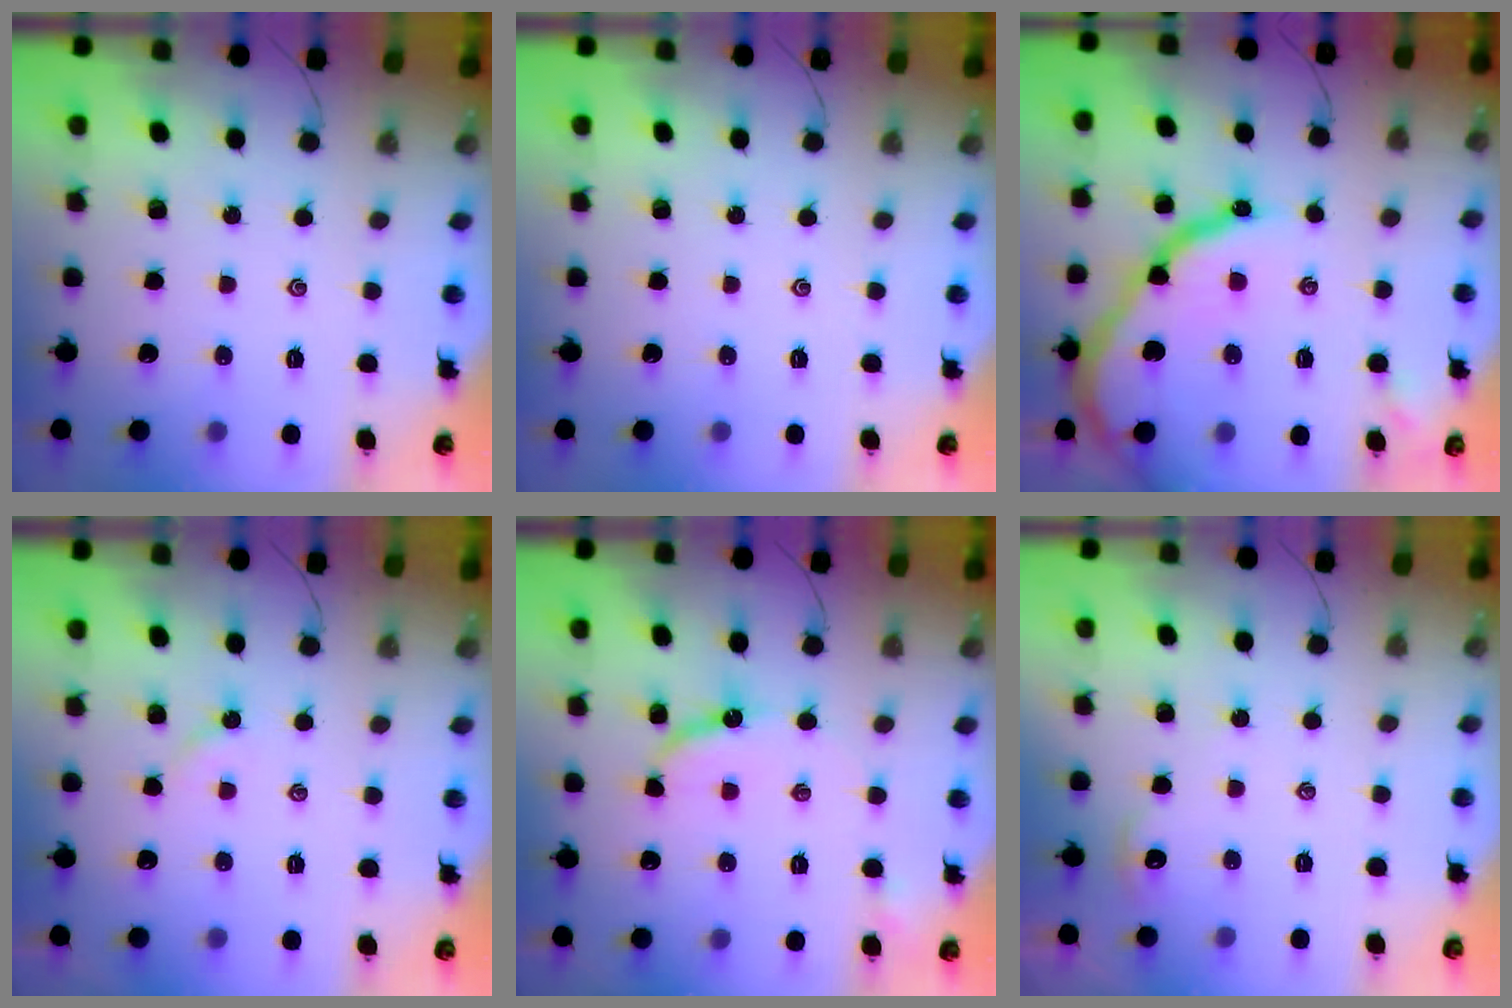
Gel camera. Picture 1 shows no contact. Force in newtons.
{"total": 0.0}
{"total": 20.7, "press": 20.6, "slide": 1.7}
{"total": 3.0, "press": 3.0, "slide": 0.4}
{"total": 8.0, "press": 7.9, "slide": 0.4}
{"total": 2.5, "press": 2.5, "slide": 0.3}